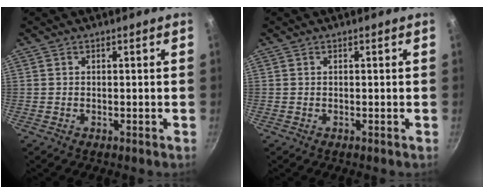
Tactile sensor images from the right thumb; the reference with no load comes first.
{"total": 0.0}